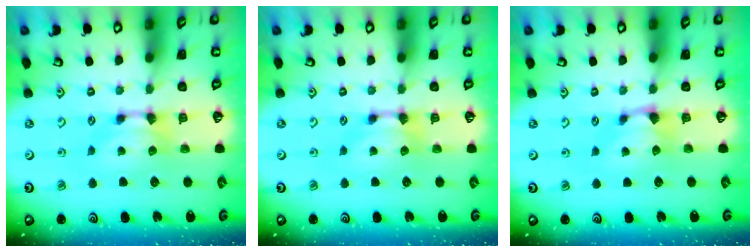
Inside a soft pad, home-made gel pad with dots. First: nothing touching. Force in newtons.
{"total": 0.0}
{"total": 0.8, "press": 0.2, "slide": 0.8}